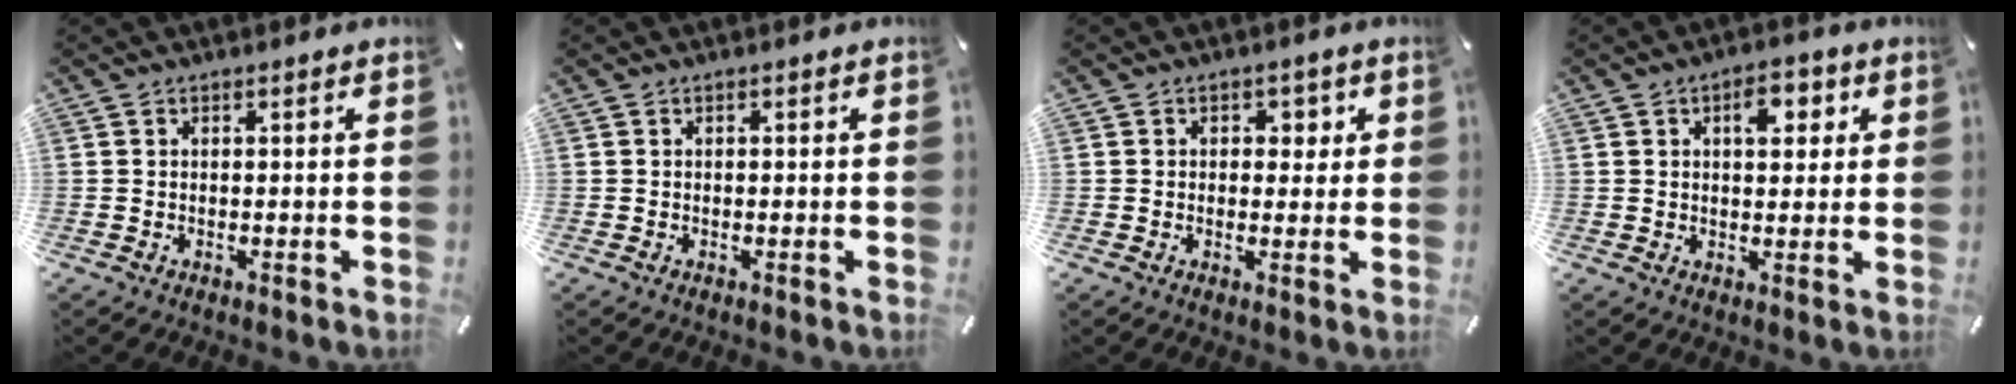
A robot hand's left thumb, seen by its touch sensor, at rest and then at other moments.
{"total": 0.0}
{"total": 3.0, "force": [0.4, 2.6, 1.5], "torque": [-0.001, -0.004, -0.004]}
{"total": 6.0, "force": [1.9, 3.7, 4.2], "torque": [-0.042, -0.007, 0.021]}